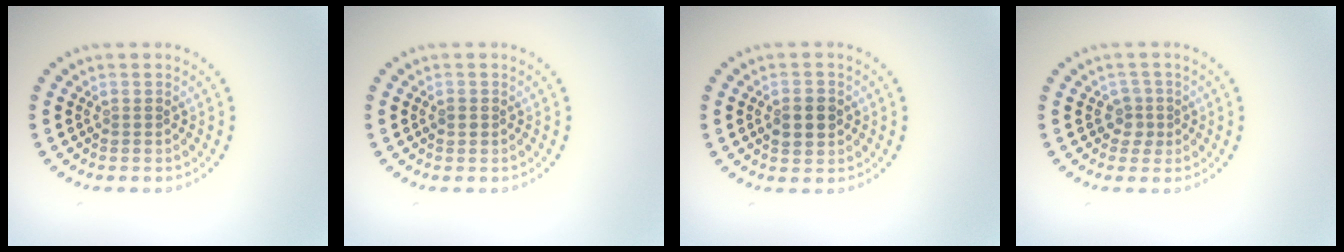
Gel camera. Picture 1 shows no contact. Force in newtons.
{"total": 1.0, "press": 1.0, "slide": 0.1}
{"total": 2.6, "press": 2.6, "slide": 0.1}
{"total": 1.8, "press": 1.4, "slide": 1.2}